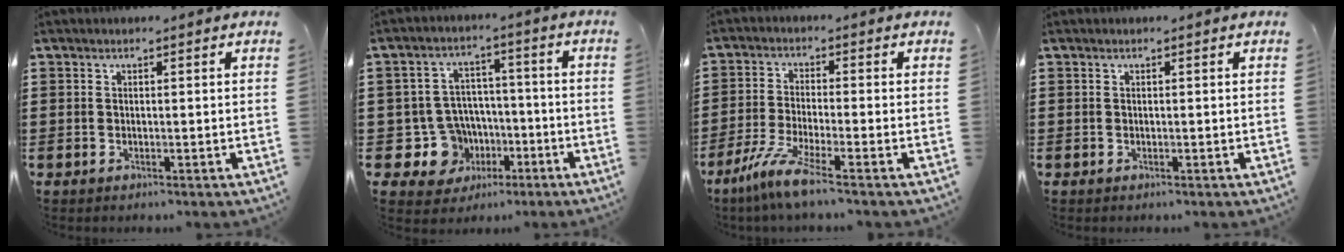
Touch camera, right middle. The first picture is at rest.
{"total": 9.6, "force": [-2.6, 8.7, 3.1], "torque": [-0.095, 0.005, -0.044]}
{"total": 6.3, "force": [-4.3, 0.2, 4.6], "torque": [-0.109, -0.020, -0.086]}
{"total": 0.0}